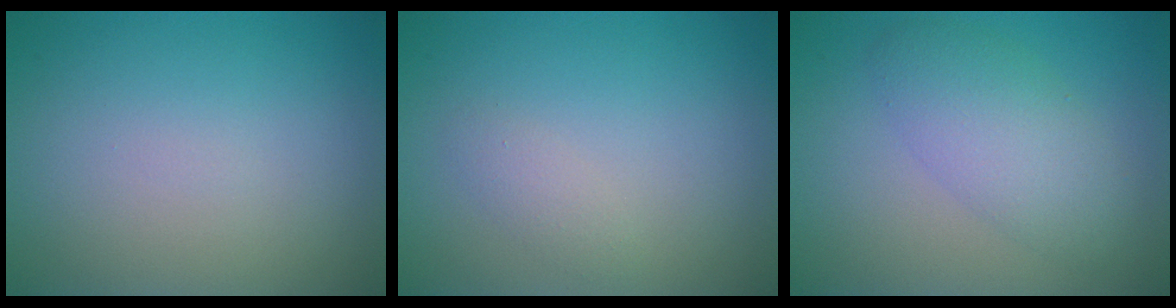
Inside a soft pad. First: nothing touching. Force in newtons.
{"total": 1.1, "press": 1.1, "slide": 0.1}
{"total": 4.4, "press": 4.4, "slide": 0.1}